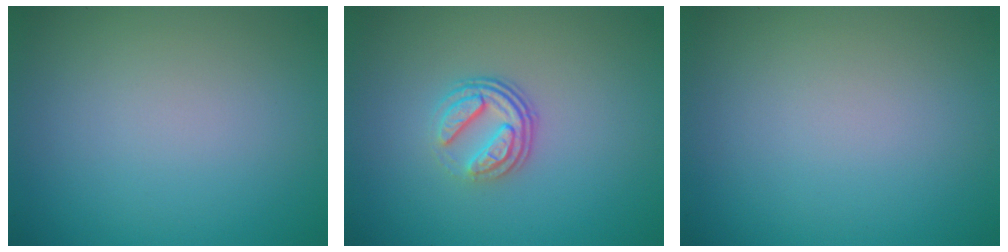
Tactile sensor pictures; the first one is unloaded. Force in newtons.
{"total": 3.5, "press": 2.4, "slide": 2.5}
{"total": 0.0}